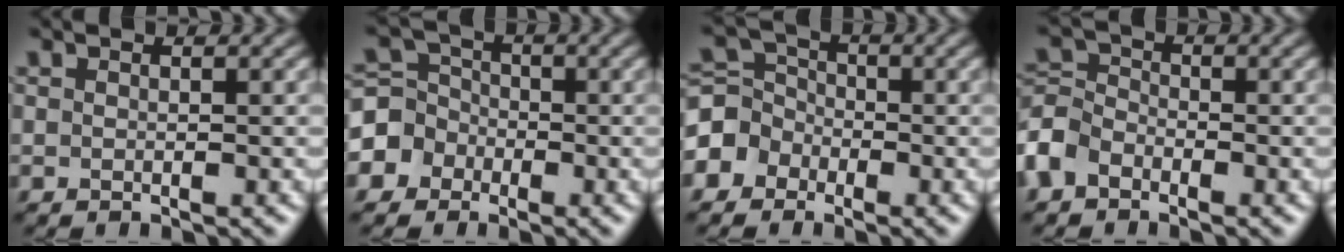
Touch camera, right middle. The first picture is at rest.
{"total": 4.8, "force": [-1.9, 4.4, 0.8], "torque": [0.001, 0.011, -0.057]}
{"total": 4.0, "force": [-1.8, 3.5, 1.0], "torque": [-0.004, 0.012, -0.051]}
{"total": 3.7, "force": [-2.1, 2.6, 1.6], "torque": [-0.039, 0.006, -0.058]}